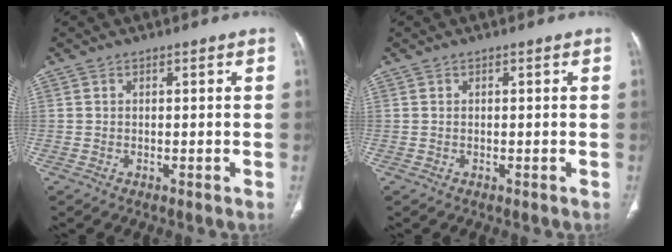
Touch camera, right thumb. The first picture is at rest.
{"total": 0.0}